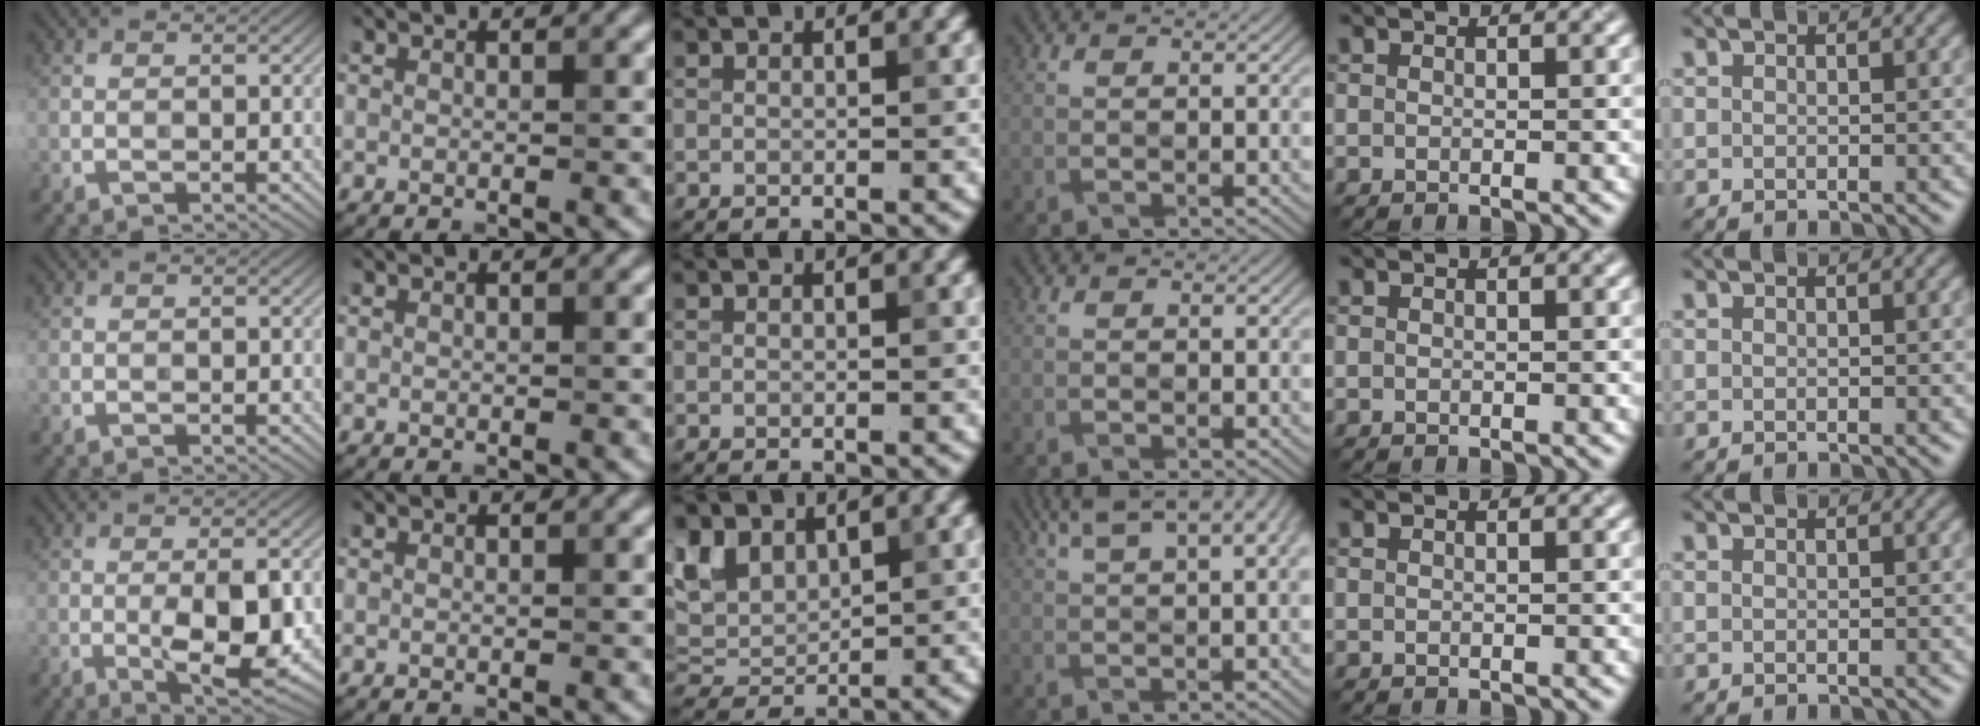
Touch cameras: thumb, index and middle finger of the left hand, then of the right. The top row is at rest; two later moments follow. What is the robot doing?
{"motion": "wrap", "object": "netting"}